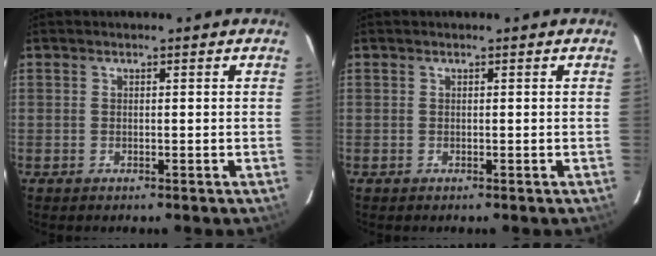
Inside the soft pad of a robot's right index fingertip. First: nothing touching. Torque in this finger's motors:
{"motor_torque": [-0.01, 0.01, 0.01, 0.00]}